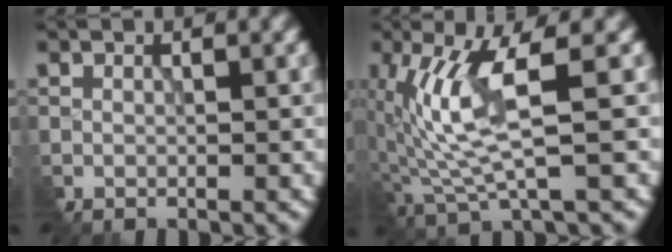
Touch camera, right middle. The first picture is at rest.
{"total": 6.9, "force": [0.2, 1.5, 6.7], "torque": [-0.151, -0.001, 0.013]}